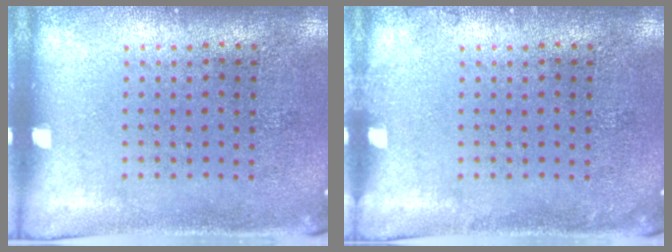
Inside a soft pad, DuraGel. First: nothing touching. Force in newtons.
{"total": 0.6, "press": 0.6, "slide": 0.2}